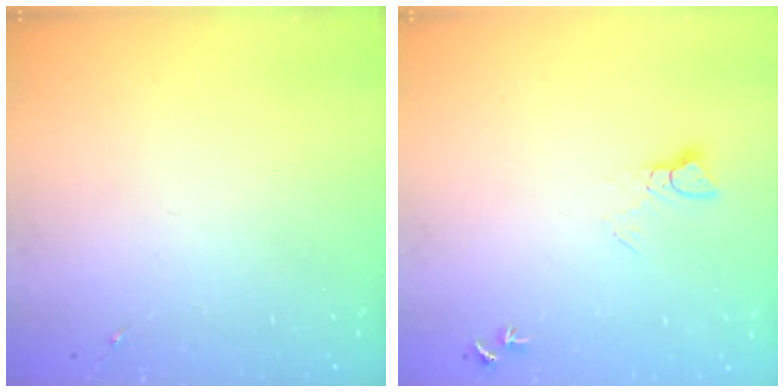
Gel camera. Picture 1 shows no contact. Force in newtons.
{"total": 5.5, "press": 5.5, "slide": 0.5}